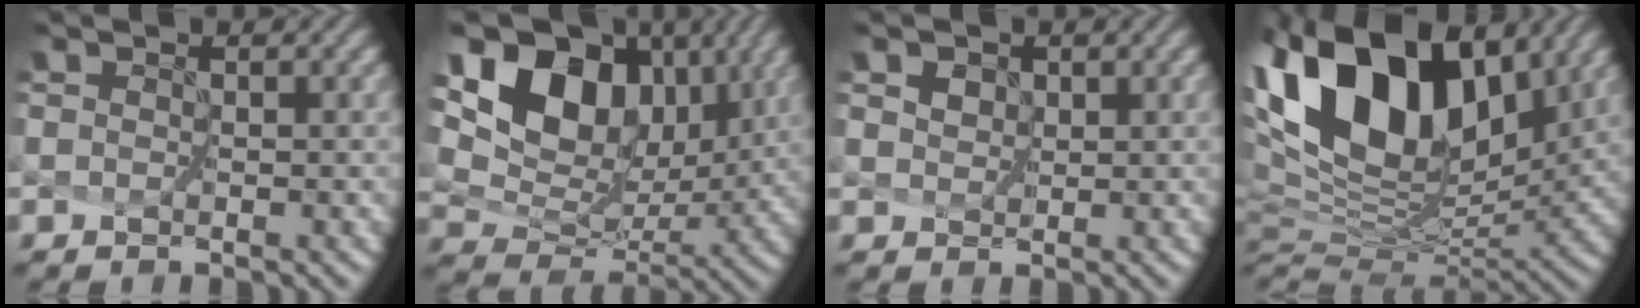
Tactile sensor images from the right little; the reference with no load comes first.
{"total": 12.1, "force": [5.9, 7.8, 7.1], "torque": [-0.145, 0.021, 0.119]}
{"total": 3.5, "force": [2.4, 2.0, 1.6], "torque": [-0.047, 0.005, 0.040]}
{"total": 15.7, "force": [7.7, 8.5, 10.6], "torque": [-0.228, 0.037, 0.146]}